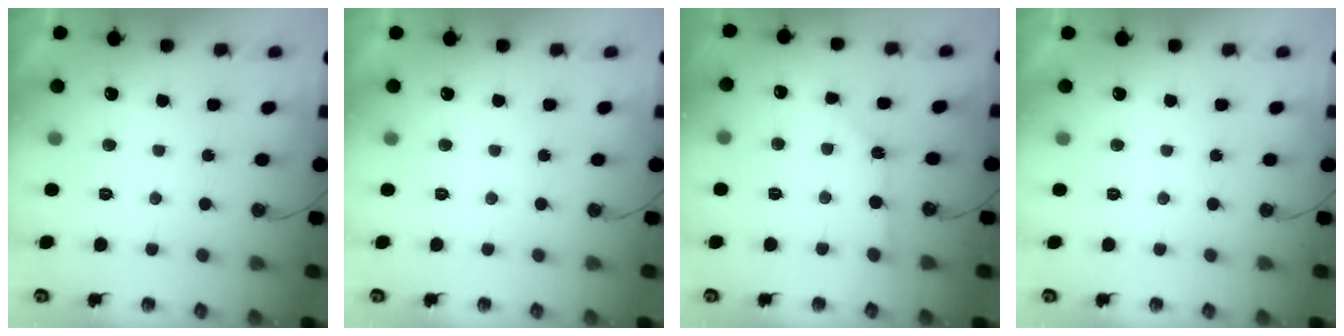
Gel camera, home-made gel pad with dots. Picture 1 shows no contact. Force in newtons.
{"total": 0.0}
{"total": 2.1, "press": 2.1, "slide": 0.3}
{"total": 0.0}